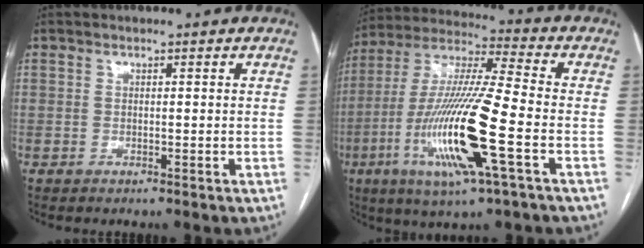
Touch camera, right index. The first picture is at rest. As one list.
[{"total": 19.0, "force": [-5.8, 0.9, 18.1], "torque": [-0.376, -0.020, -0.111]}]